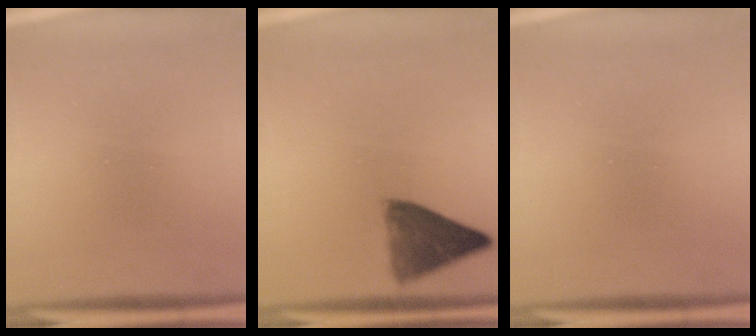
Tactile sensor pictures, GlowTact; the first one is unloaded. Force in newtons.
{"total": 7.1}
{"total": 0.0}